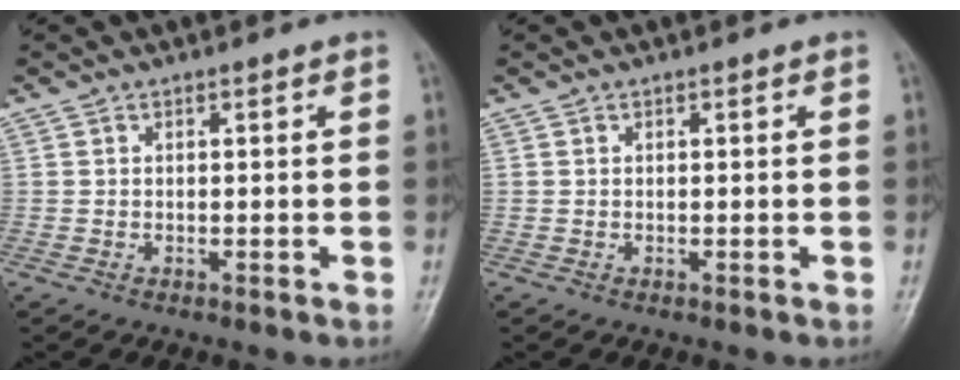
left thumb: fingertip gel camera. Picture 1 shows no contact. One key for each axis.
{"total": 0.0}